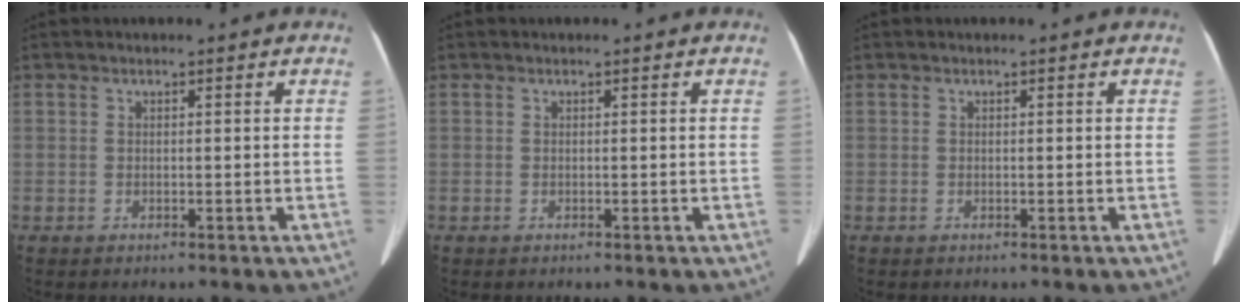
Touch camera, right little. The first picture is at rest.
{"total": 0.0}
{"total": 0.0}